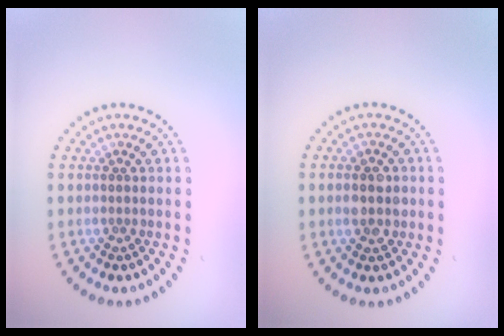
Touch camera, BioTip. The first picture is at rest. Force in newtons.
{"total": 2.9, "press": 2.9, "slide": 0.2}